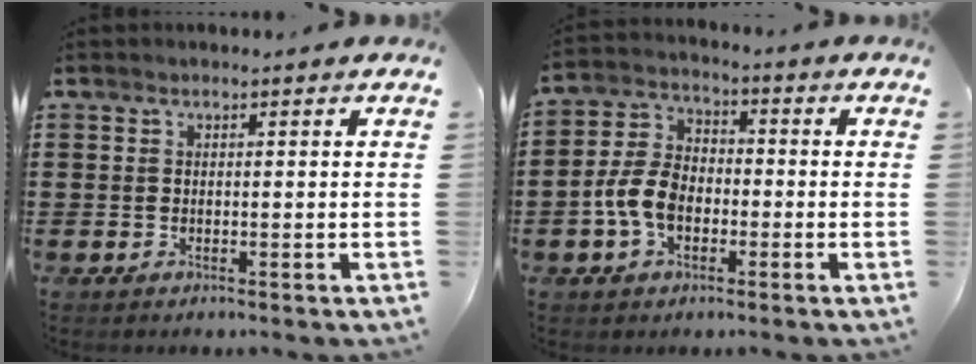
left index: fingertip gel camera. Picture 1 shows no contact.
{"total": 7.2, "force": [-2.3, 4.7, 4.9], "torque": [-0.129, 0.005, -0.052]}